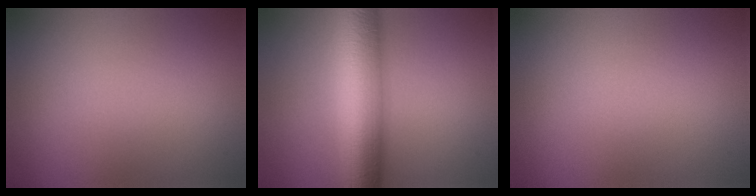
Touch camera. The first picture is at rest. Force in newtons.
{"total": 9.4, "press": 9.4, "slide": 0.2}
{"total": 0.0}